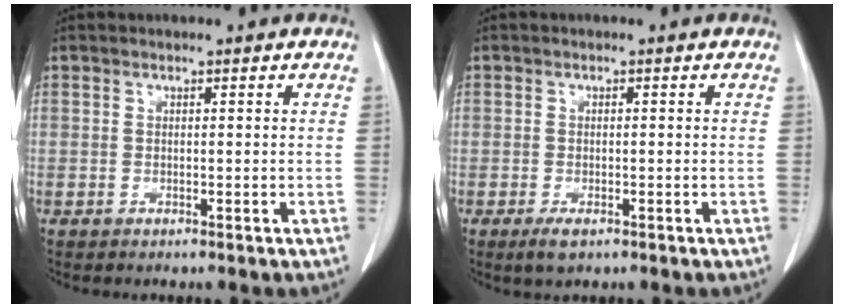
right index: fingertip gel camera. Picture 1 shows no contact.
{"total": 2.3, "force": [-1.4, 0.9, 1.6], "torque": [-0.032, -0.003, -0.019]}